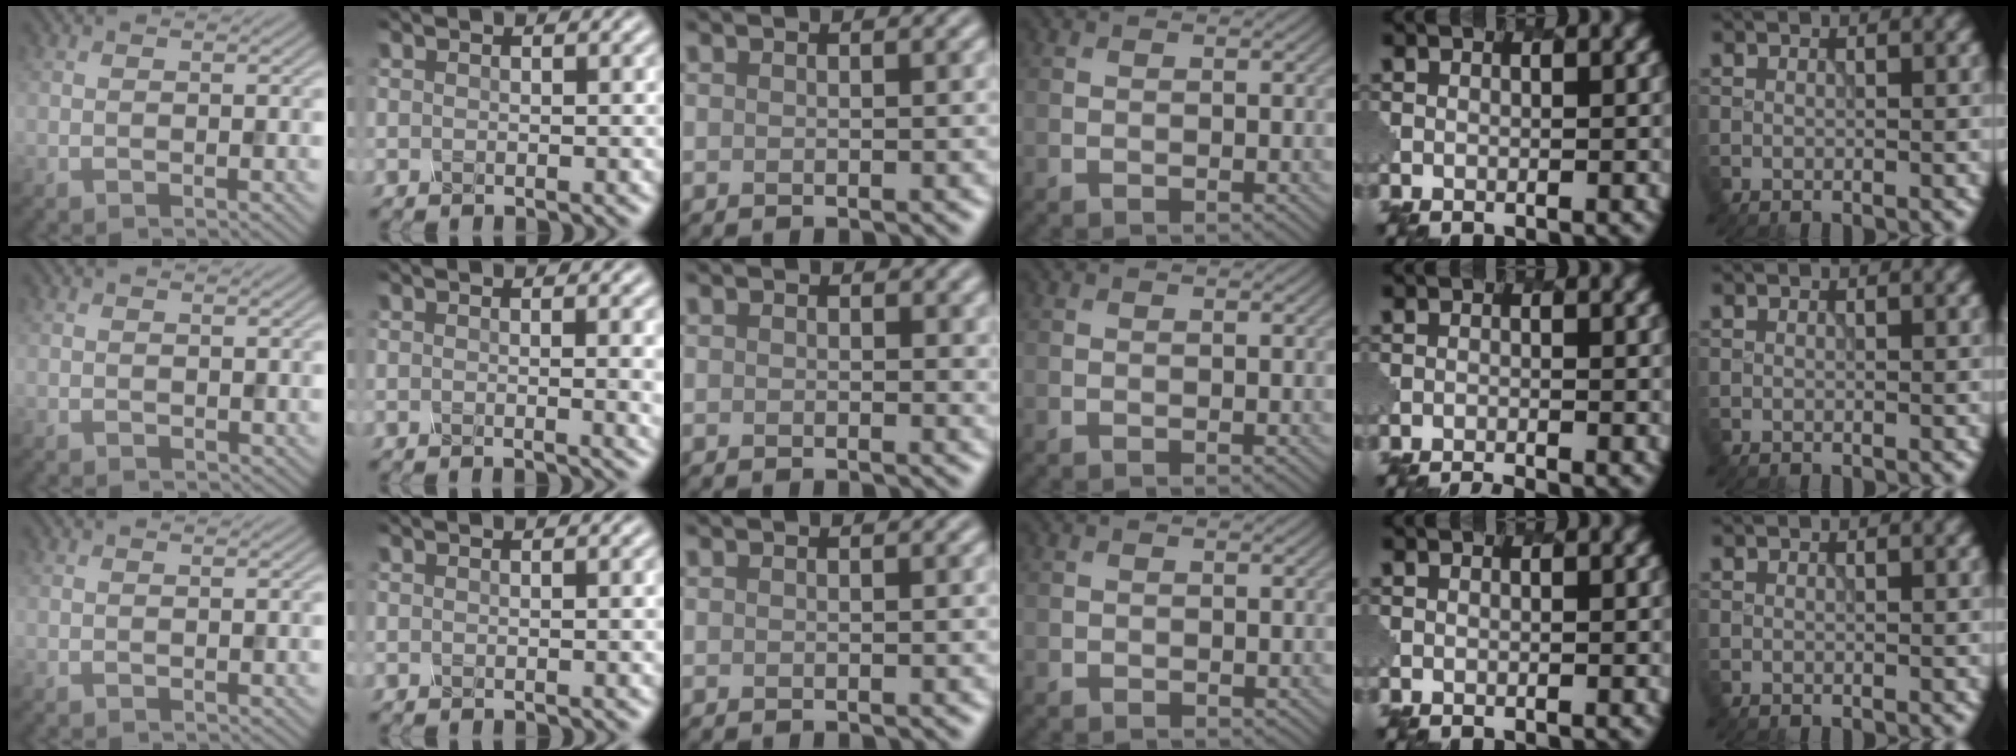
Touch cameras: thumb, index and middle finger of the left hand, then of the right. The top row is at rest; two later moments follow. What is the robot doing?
{"motion": "unscrew", "object": "spray bottle"}